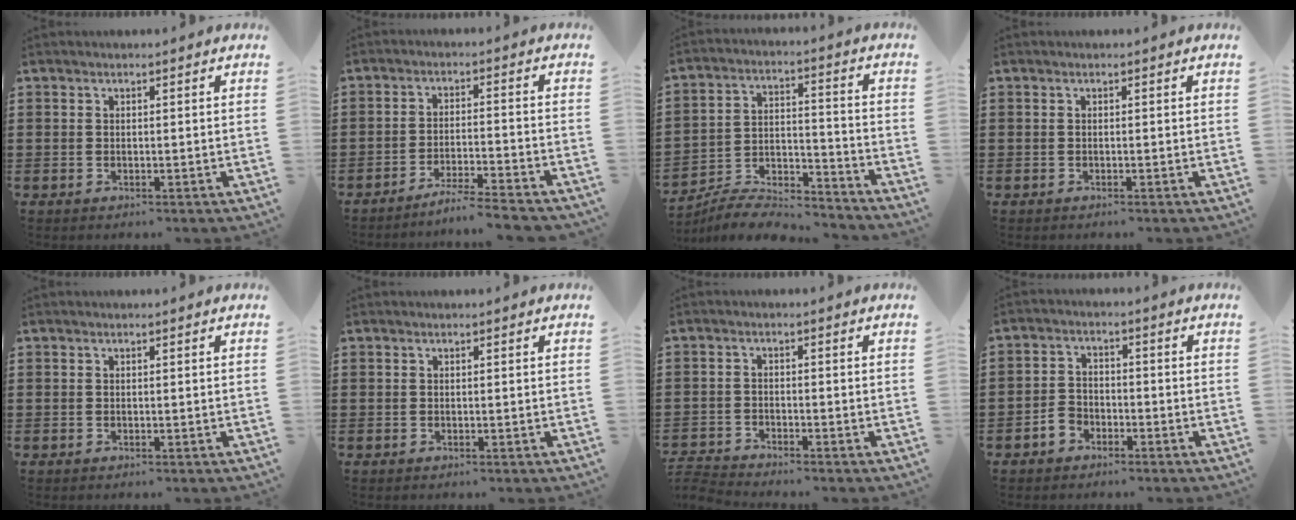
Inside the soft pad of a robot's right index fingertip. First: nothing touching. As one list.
[{"total": 4.6, "force": [-4.3, -0.6, 1.5], "torque": [-0.033, -0.011, -0.088]}, {"total": 6.9, "force": [-6.8, 0.9, 1.0], "torque": [-0.023, 0.008, -0.136]}, {"total": 0.0}, {"total": 0.0}, {"total": 0.0}, {"total": 2.8, "force": [-2.8, -0.1, 0.0], "torque": [-0.011, -0.005, -0.061]}, {"total": 3.1, "force": [-2.0, 2.2, 1.0], "torque": [-0.031, 0.004, -0.044]}]